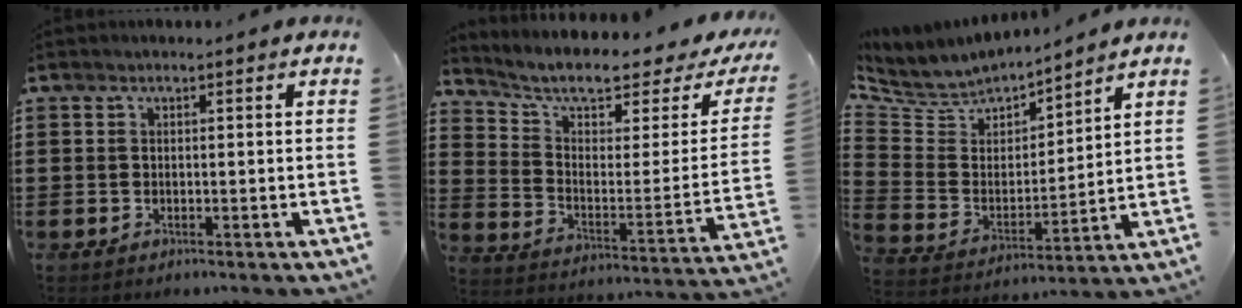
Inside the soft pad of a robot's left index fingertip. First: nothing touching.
{"total": 6.8, "force": [5.3, 1.7, 3.9], "torque": [-0.094, -0.039, 0.085]}
{"total": 5.3, "force": [4.8, 2.1, 0.2], "torque": [-0.043, -0.040, 0.080]}